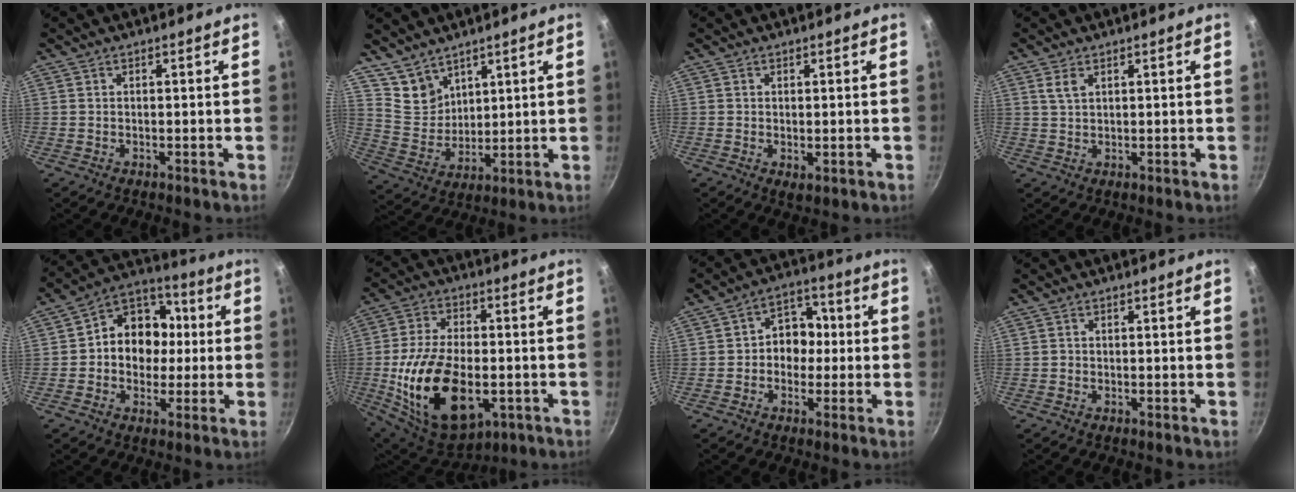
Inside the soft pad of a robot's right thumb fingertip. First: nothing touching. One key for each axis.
{"total": 8.0, "fx": 6.2, "fy": 4.8, "fz": 1.8, "tx": -0.012, "ty": -0.032, "tz": 0.135}
{"total": 1.8, "fx": -0.1, "fy": 0.9, "fz": 1.5, "tx": -0.023, "ty": -0.008, "tz": 0.000}
{"total": 2.6, "fx": 1.3, "fy": 1.4, "fz": 1.8, "tx": -0.034, "ty": -0.003, "tz": 0.026}
{"total": 13.2, "fx": 0.2, "fy": 11.0, "fz": 7.3, "tx": -0.062, "ty": 0.028, "tz": -0.017}
{"total": 21.7, "fx": -4.5, "fy": 12.3, "fz": 17.3, "tx": -0.307, "ty": 0.012, "tz": -0.062}
{"total": 8.0, "fx": -0.3, "fy": 6.6, "fz": 4.5, "tx": -0.009, "ty": 0.023, "tz": -0.018}
{"total": 0.0}